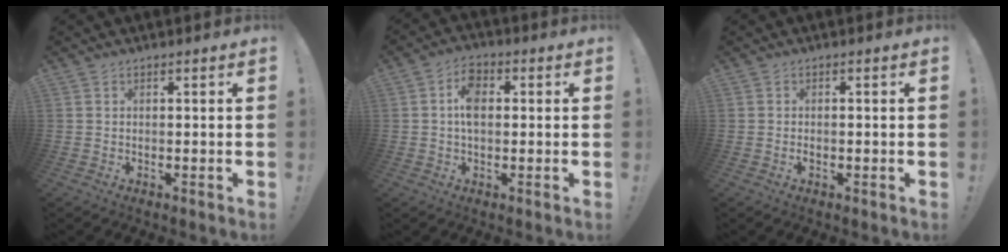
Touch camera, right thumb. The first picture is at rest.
{"total": 7.2, "force": [0.8, 4.5, 5.5], "torque": [-0.081, 0.008, 0.014]}
{"total": 0.9, "force": [-0.7, 0.2, 0.6], "torque": [-0.008, -0.001, -0.014]}